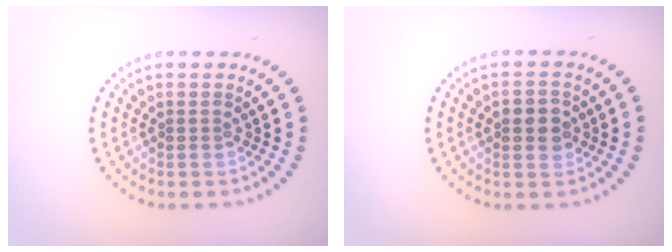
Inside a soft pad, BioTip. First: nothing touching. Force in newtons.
{"total": 2.3, "press": 2.3, "slide": 0.3}